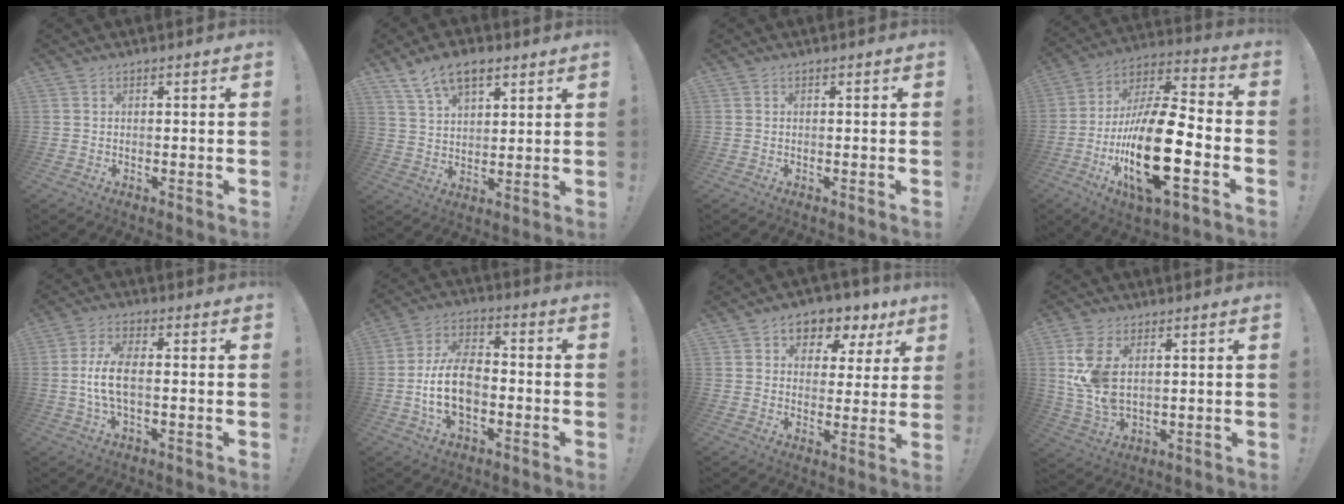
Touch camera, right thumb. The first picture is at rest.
{"total": 10.2, "force": [6.6, 5.2, 5.8], "torque": [-0.098, -0.022, 0.123]}
{"total": 0.0}
{"total": 23.9, "force": [-7.2, 7.7, 21.5], "torque": [-0.421, 0.030, -0.121]}
{"total": 8.3, "force": [-0.6, 3.2, 7.7], "torque": [-0.164, -0.003, -0.013]}
{"total": 13.6, "force": [-3.2, 8.4, 10.2], "torque": [-0.192, 0.015, -0.059]}
{"total": 6.3, "force": [3.1, 5.0, 2.2], "torque": [-0.021, -0.028, 0.058]}
{"total": 10.6, "force": [3.2, 5.9, 8.2], "torque": [-0.164, -0.024, 0.058]}